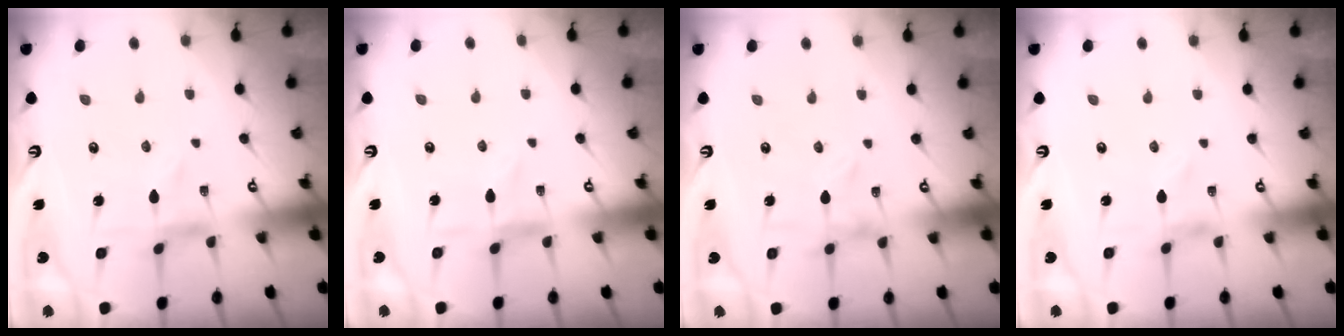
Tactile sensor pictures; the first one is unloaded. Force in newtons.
{"total": 1.3, "press": 1.2, "slide": 0.3}
{"total": 0.0}
{"total": 0.8, "press": 0.8, "slide": 0.2}